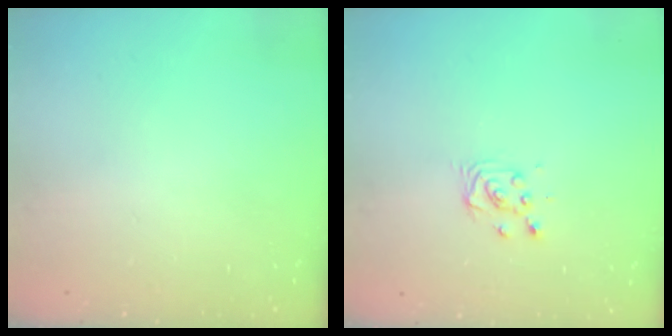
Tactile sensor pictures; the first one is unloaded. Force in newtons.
{"total": 3.8, "press": 3.7, "slide": 0.5}